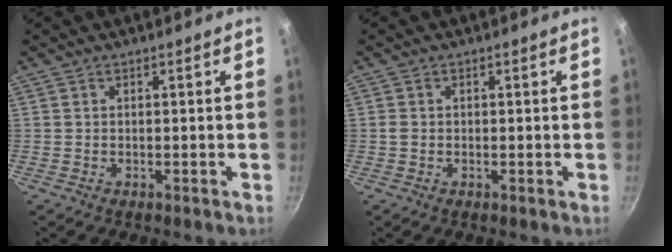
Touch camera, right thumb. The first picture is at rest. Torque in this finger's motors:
{"motor_torque": [0.31, -0.03, 0.30, -0.13, 0.01]}